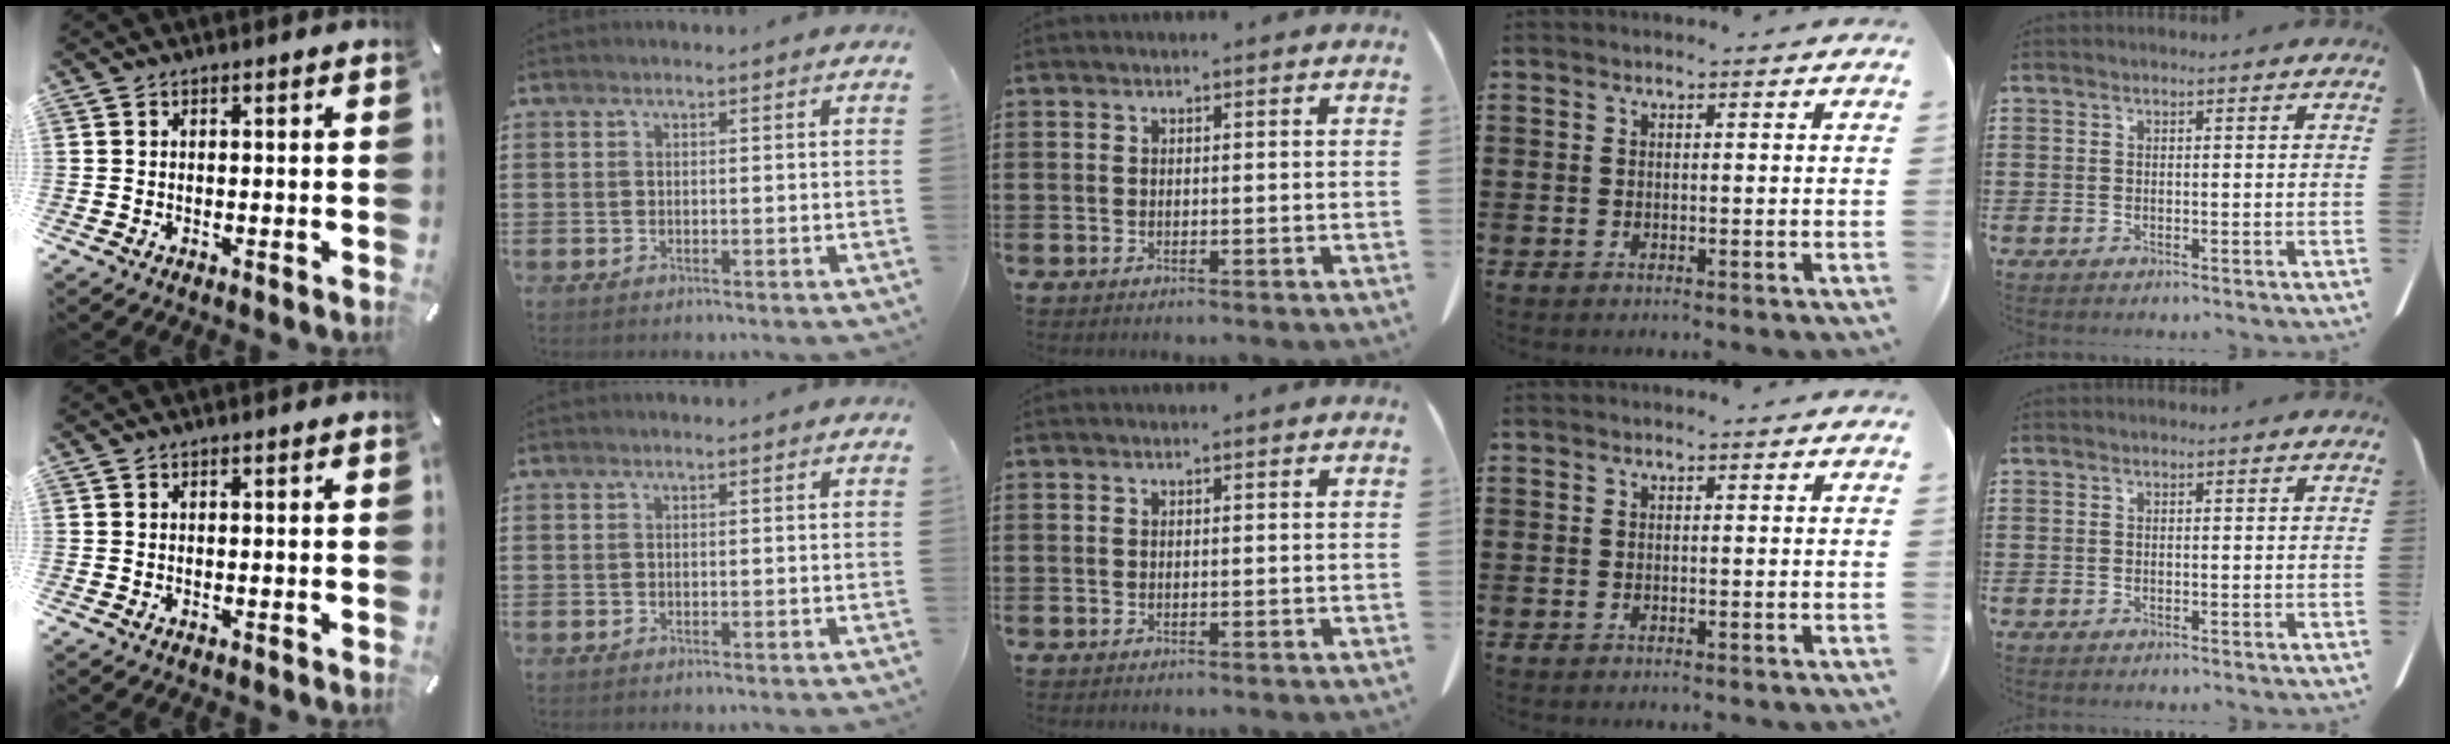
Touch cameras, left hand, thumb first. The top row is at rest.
{}